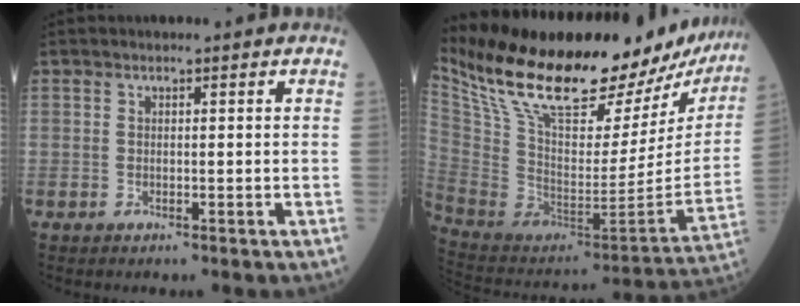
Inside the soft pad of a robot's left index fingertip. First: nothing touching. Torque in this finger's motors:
{"motor_torque": [0.87, -1.15, 0.53, 0.19]}